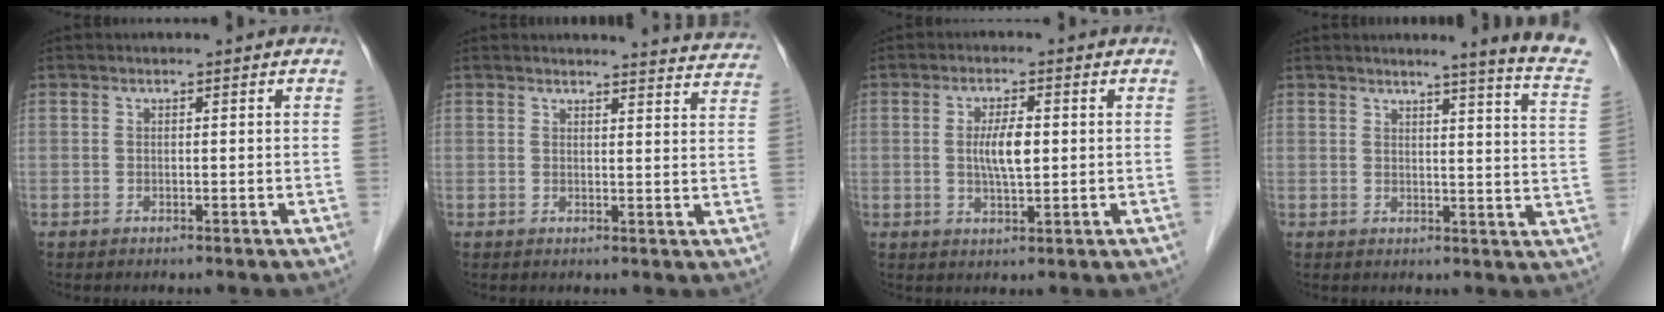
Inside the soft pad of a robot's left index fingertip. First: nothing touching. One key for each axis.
{"total": 8.6, "fx": 8.6, "fy": 0.5, "fz": 0.7, "tx": 0.009, "ty": -0.037, "tz": 0.070}
{"total": 4.7, "fx": 0.3, "fy": 1.2, "fz": 4.5, "tx": -0.088, "ty": 0.003, "tz": 0.005}
{"total": 10.6, "fx": 9.1, "fy": -1.4, "fz": 5.1, "tx": -0.057, "ty": -0.056, "tz": 0.080}